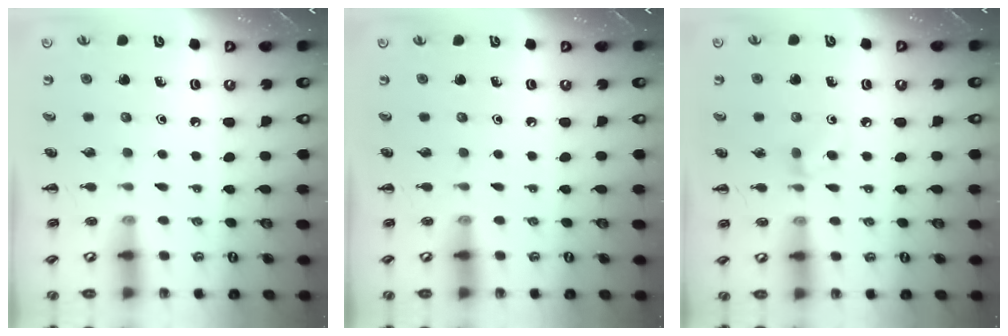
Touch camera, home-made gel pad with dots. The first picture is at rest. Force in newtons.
{"total": 0.0}
{"total": 5.1, "press": 4.6, "slide": 2.0}